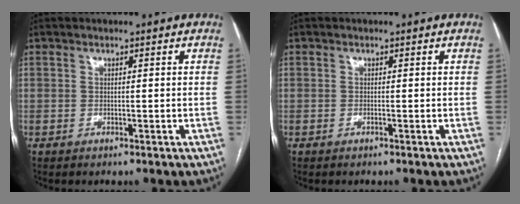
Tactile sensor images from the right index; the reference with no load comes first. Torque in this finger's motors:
{"motor_torque": [0.06, 0.02, -0.03, -0.01]}